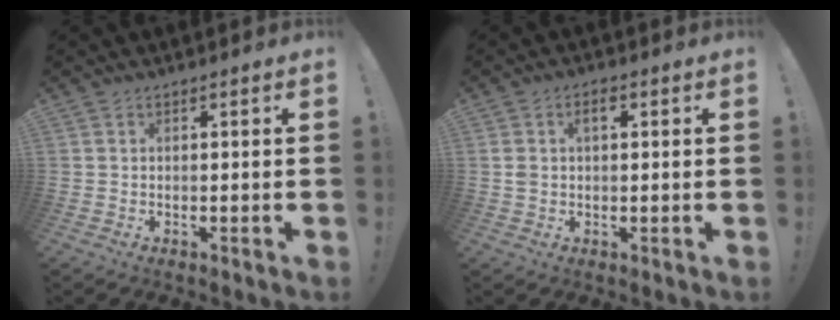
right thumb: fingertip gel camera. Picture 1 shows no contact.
{"total": 3.5, "force": [1.0, 2.1, 2.6], "torque": [-0.044, 0.006, 0.014]}